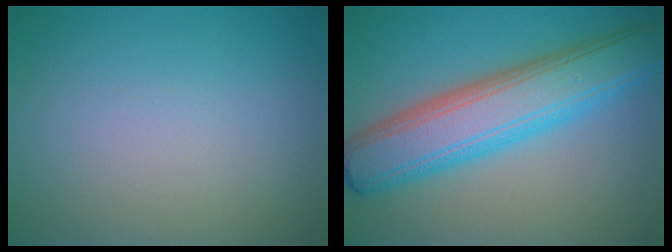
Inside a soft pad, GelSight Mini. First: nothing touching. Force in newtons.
{"total": 8.4, "press": 8.4, "slide": 0.2}